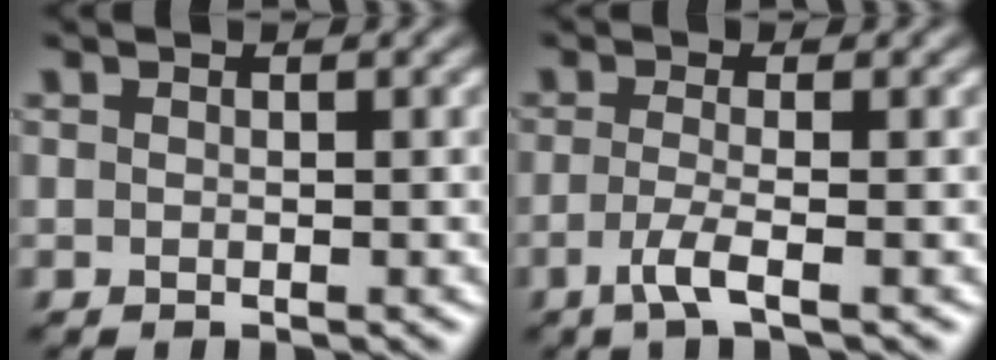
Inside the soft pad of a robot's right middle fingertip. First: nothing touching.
{"total": 2.6, "force": [-1.1, 0.6, 2.3], "torque": [-0.046, -0.004, -0.032]}